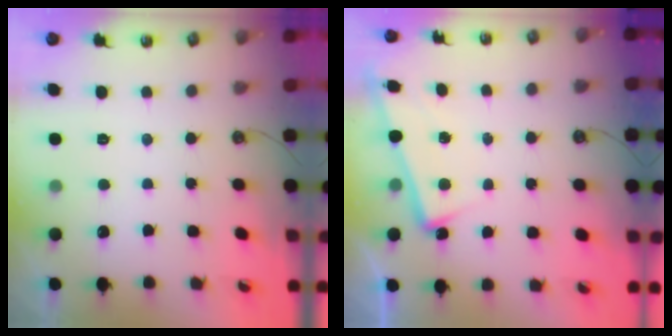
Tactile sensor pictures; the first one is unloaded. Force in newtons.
{"total": 5.9, "press": 5.8, "slide": 0.6}